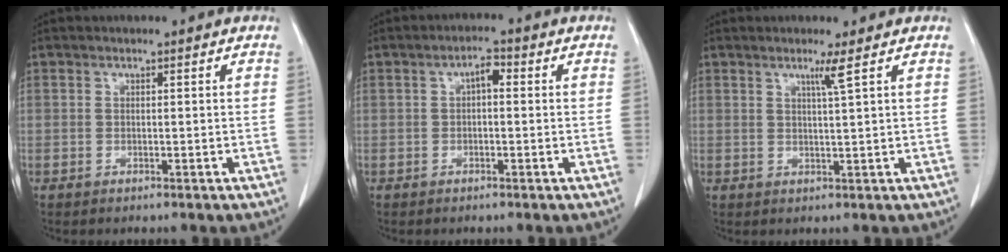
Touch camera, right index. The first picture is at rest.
{"total": 2.6, "force": [0.4, 1.1, 2.3], "torque": [-0.036, 0.010, 0.004]}
{"total": 2.4, "force": [1.3, -0.9, 1.7], "torque": [-0.037, -0.009, 0.028]}